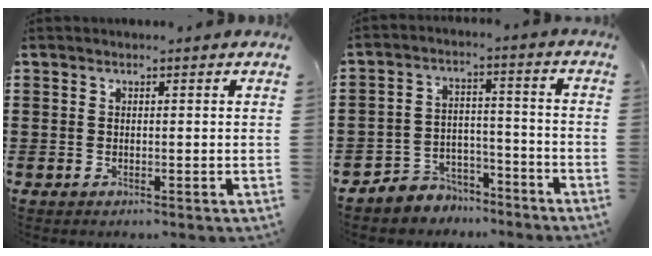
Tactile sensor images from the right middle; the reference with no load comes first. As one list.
[{"total": 5.2, "force": [-4.9, 1.7, -0.3], "torque": [-0.001, 0.012, -0.102]}]